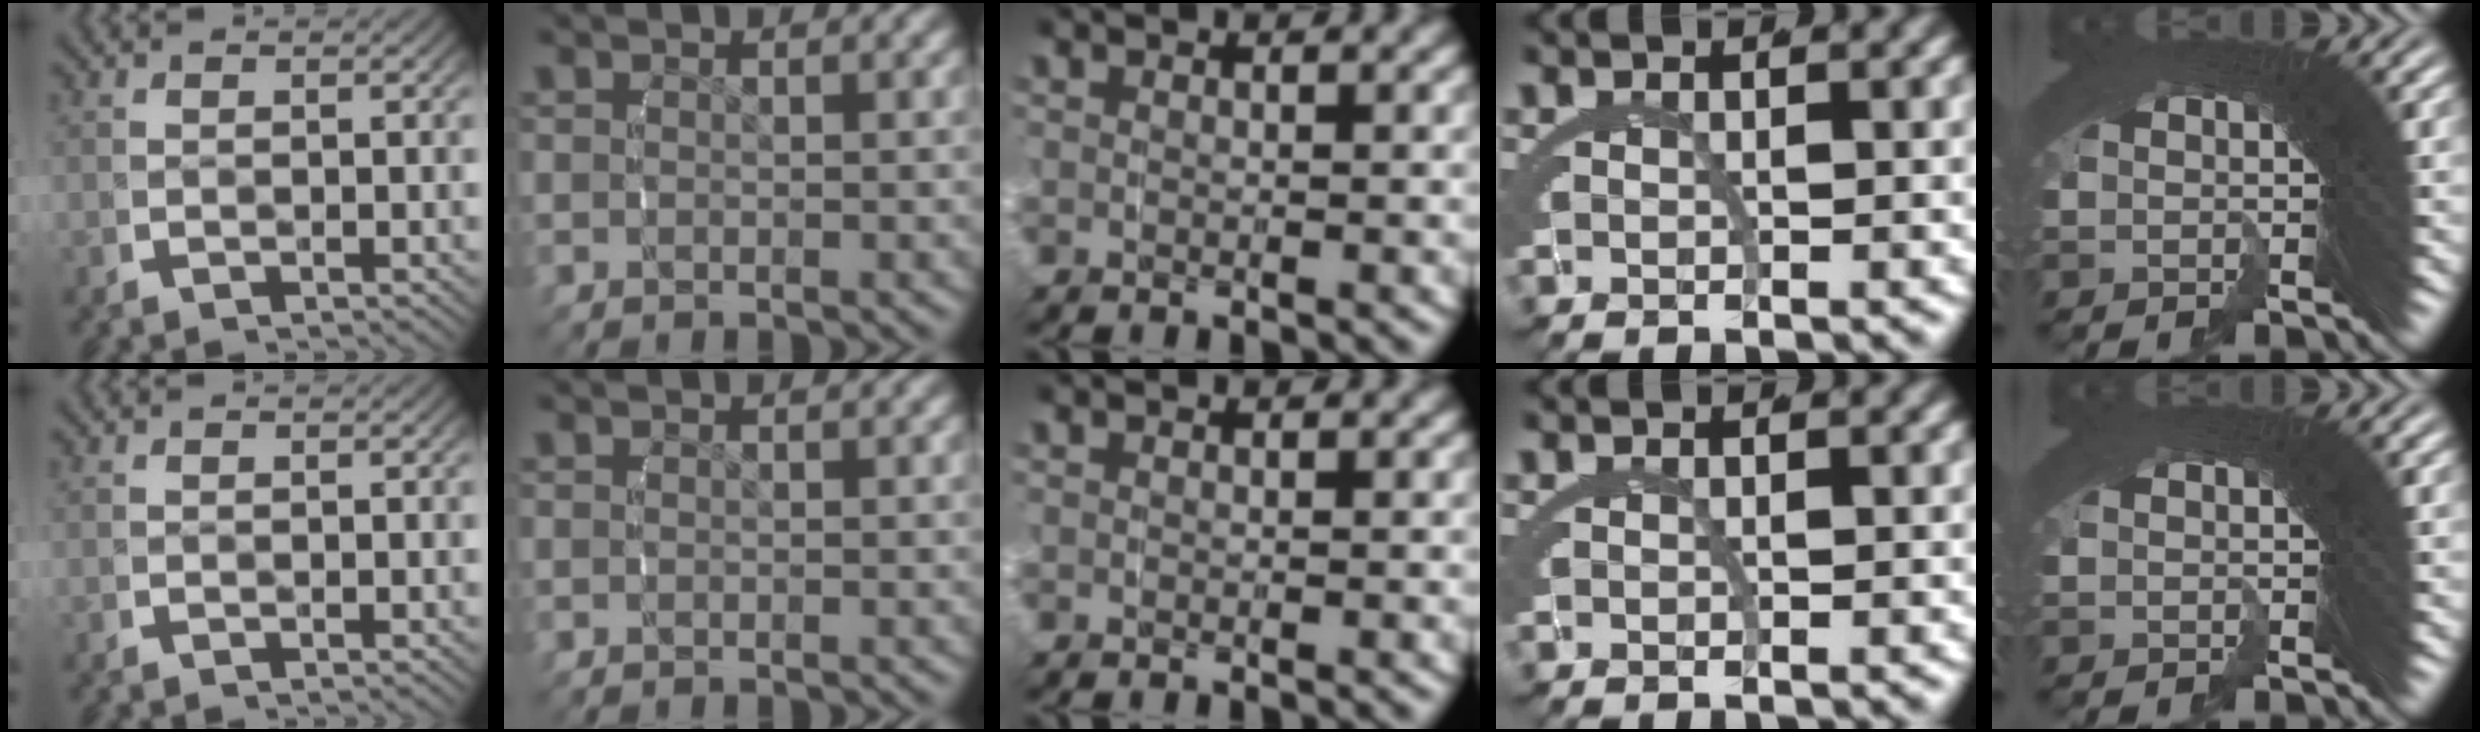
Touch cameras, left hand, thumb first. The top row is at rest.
{}